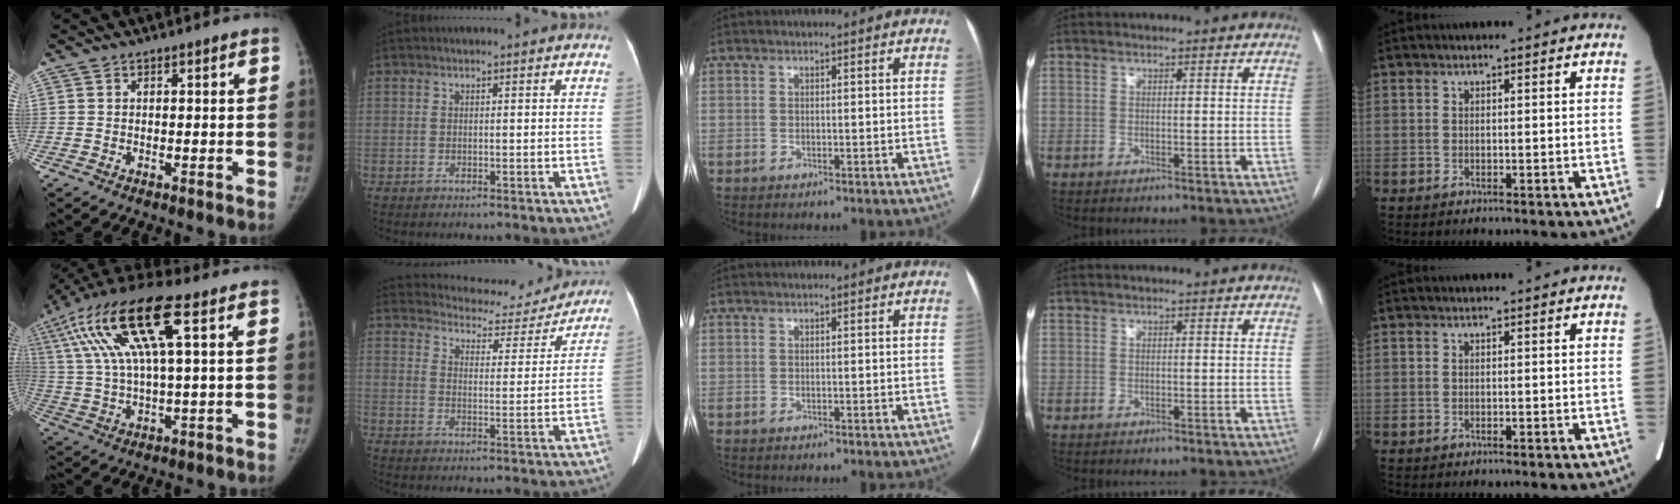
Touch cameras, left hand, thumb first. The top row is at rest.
{"thumb": {"total": 19.0, "force": [7.1, 4.8, 16.9], "torque": [-0.362, 0.016, 0.127]}, "index": {"total": 15.0, "force": [14.2, 4.0, 2.6], "torque": [-0.024, -0.002, 0.174]}}